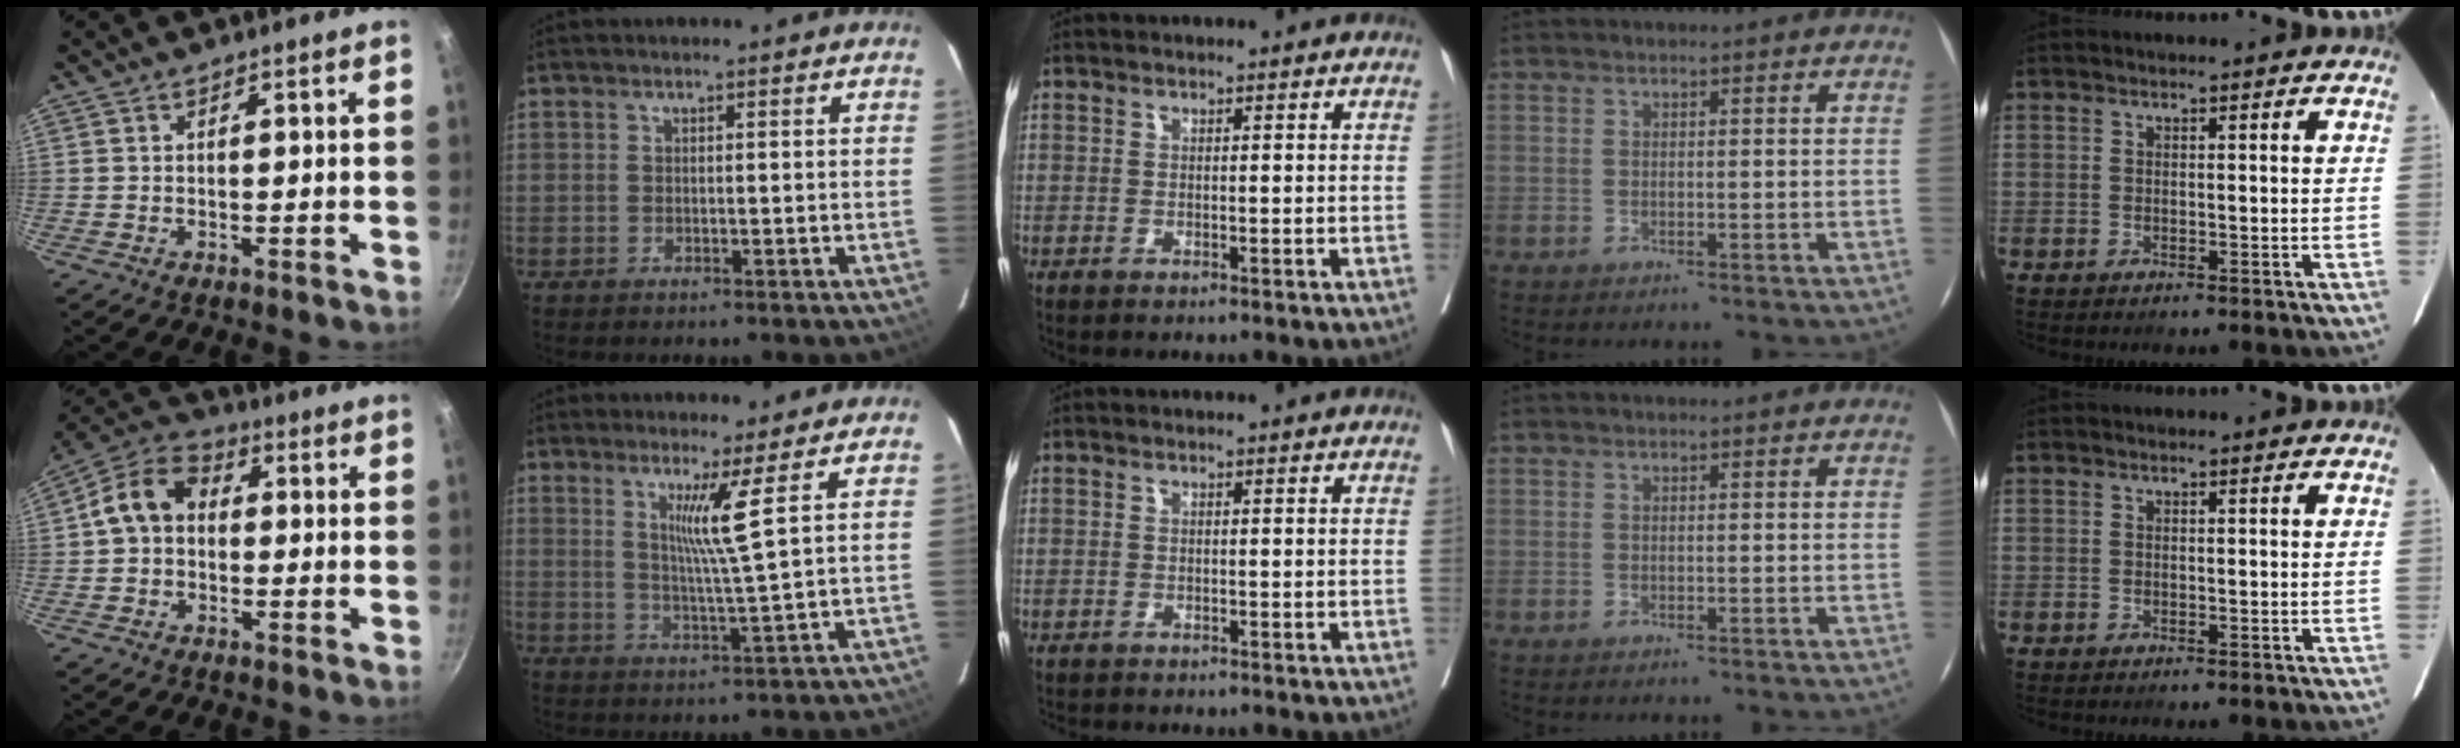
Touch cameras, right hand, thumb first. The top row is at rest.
{"thumb": {"total": 9.8, "force": [0.5, 7.3, 6.4], "torque": [-0.106, 0.032, -0.007]}, "index": {"total": 5.9, "force": [2.4, -2.0, 5.0], "torque": [-0.093, -0.021, 0.049]}, "middle": {"total": 1.9, "force": [-1.7, 0.7, 0.6], "torque": [-0.018, -0.005, -0.023]}}